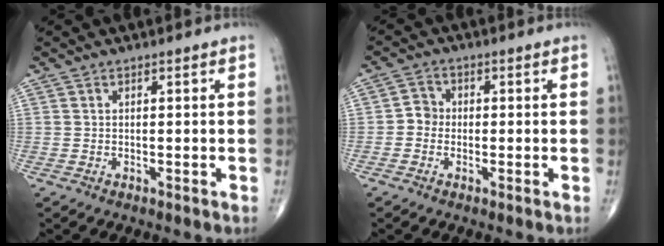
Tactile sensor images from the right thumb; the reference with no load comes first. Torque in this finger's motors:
{"motor_torque": [-0.46, 0.49, 0.35, -0.16, -0.06]}